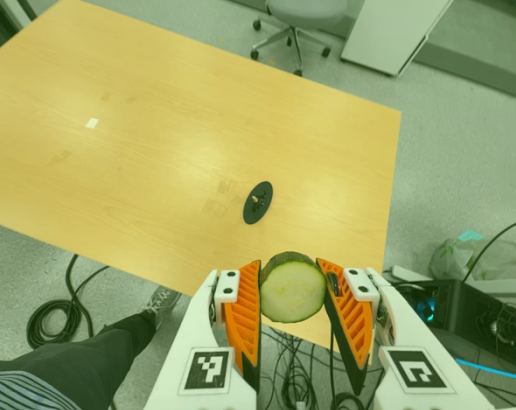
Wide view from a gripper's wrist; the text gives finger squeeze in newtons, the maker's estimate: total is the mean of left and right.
{"total": 11.8, "left": 11.3, "right": 12.3}